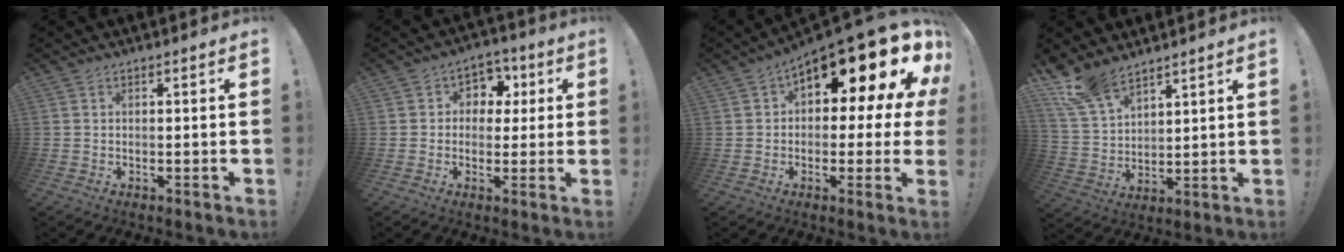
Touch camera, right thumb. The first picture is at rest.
{"total": 6.7, "force": [0.6, 6.3, 2.2], "torque": [-0.015, 0.001, 0.012]}
{"total": 15.2, "force": [8.4, 5.8, 11.2], "torque": [-0.147, -0.074, 0.128]}
{"total": 11.3, "force": [9.2, 4.9, 4.4], "torque": [-0.095, -0.057, 0.179]}